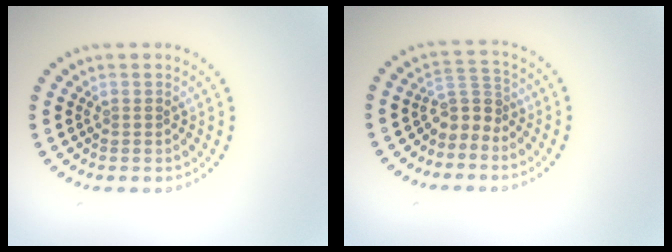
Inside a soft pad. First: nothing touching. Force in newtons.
{"total": 2.7, "press": 1.9, "slide": 1.8}